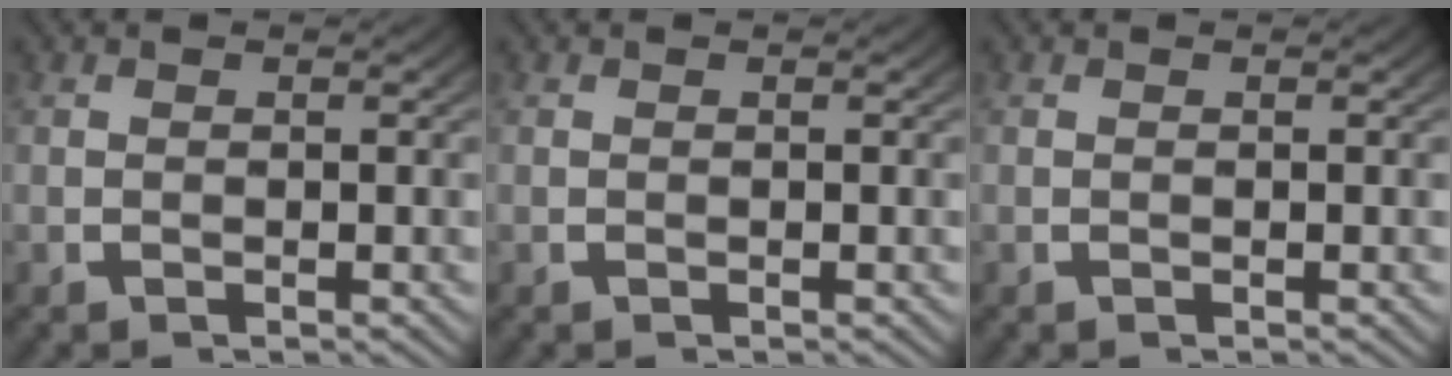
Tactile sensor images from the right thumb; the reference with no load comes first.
{"total": 0.0}
{"total": 0.0}